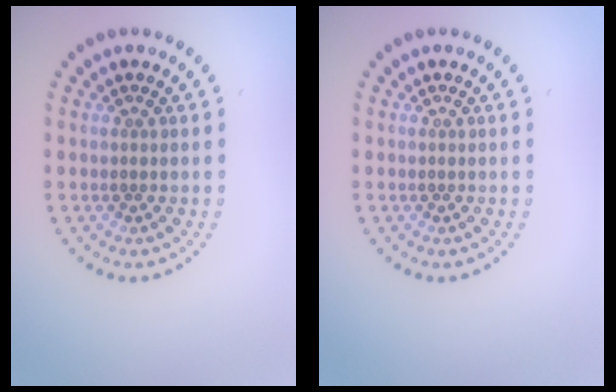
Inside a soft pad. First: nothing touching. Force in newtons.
{"total": 0.0}